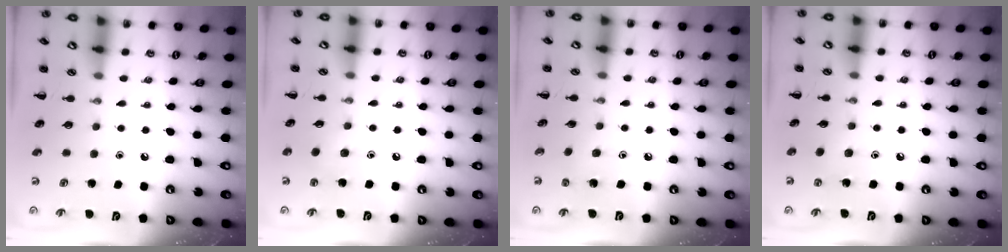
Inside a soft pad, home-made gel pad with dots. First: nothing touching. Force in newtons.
{"total": 5.0, "press": 4.7, "slide": 1.7}
{"total": 2.9, "press": 2.7, "slide": 1.0}
{"total": 5.2, "press": 4.9, "slide": 1.7}